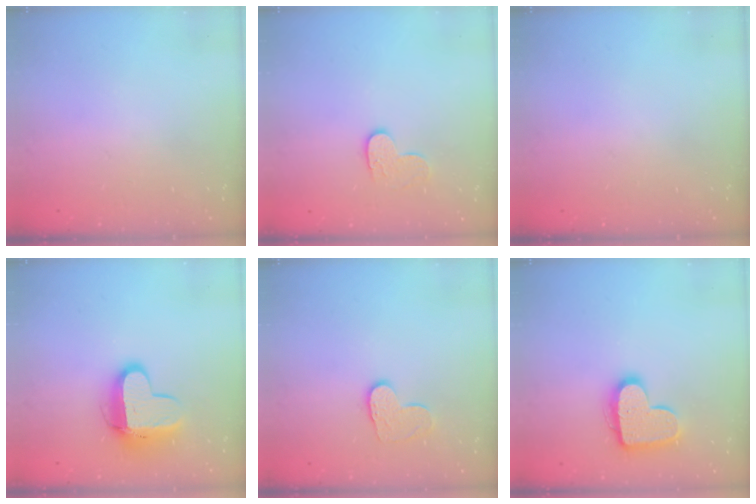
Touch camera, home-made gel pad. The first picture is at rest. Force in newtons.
{"total": 8.0, "press": 8.0, "slide": 0.4}
{"total": 0.0}
{"total": 11.6, "press": 11.5, "slide": 1.2}
{"total": 8.8, "press": 8.8, "slide": 0.7}
{"total": 14.5, "press": 14.5, "slide": 0.8}